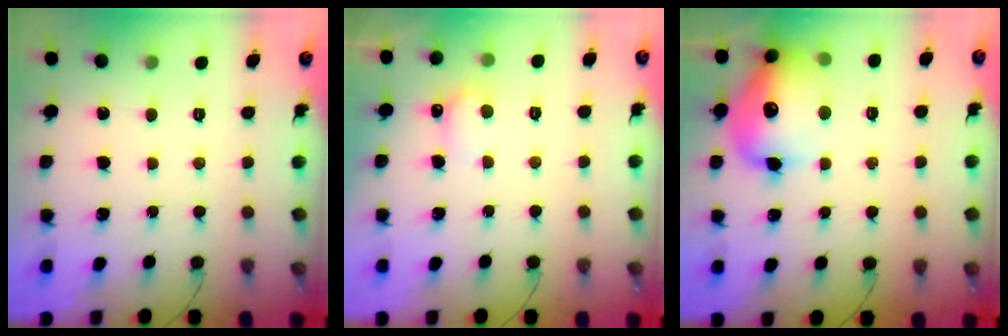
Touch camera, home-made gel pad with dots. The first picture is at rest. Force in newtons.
{"total": 5.1, "press": 4.9, "slide": 1.3}
{"total": 17.7, "press": 17.6, "slide": 2.3}